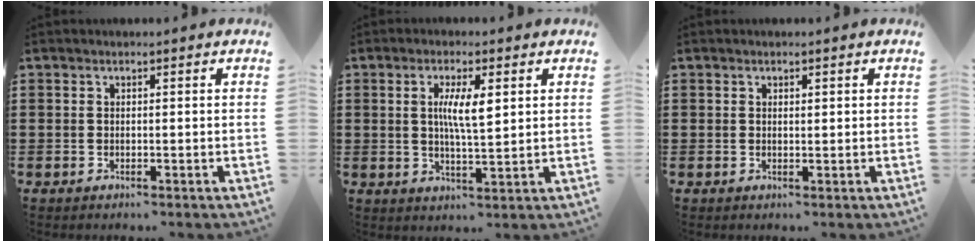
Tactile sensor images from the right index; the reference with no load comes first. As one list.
[{"total": 5.6, "force": [1.4, 1.2, 5.3], "torque": [-0.107, 0.004, 0.021]}, {"total": 0.6, "force": [0.3, 0.3, 0.4], "torque": [-0.008, 0.003, 0.006]}]